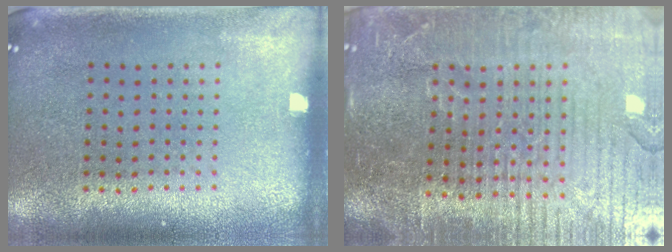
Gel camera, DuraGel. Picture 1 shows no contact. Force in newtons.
{"total": 5.3, "press": 4.8, "slide": 2.3}